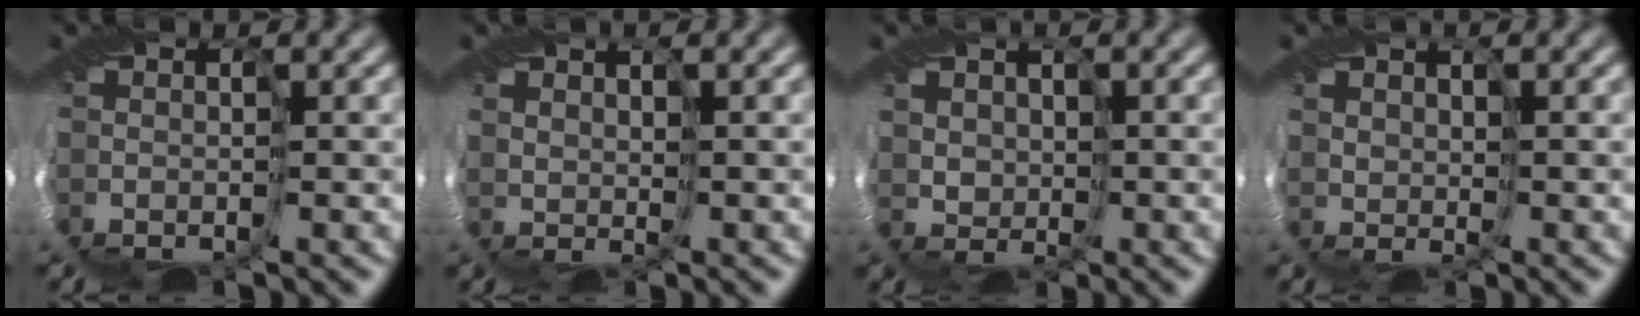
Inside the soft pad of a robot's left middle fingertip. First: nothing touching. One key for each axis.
{"total": 2.8, "fx": 2.1, "fy": -0.9, "fz": -1.6, "tx": 0.013, "ty": 0.007, "tz": 0.042}
{"total": 2.4, "fx": 1.8, "fy": 0.2, "fz": -1.6, "tx": 0.014, "ty": 0.006, "tz": 0.037}
{"total": 2.7, "fx": 1.9, "fy": -0.6, "fz": -1.8, "tx": 0.017, "ty": 0.008, "tz": 0.041}